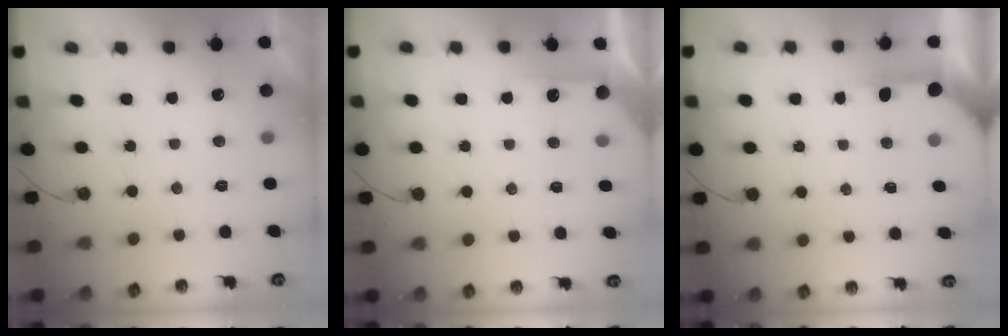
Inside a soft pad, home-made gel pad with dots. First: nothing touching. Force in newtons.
{"total": 3.3, "press": 3.3, "slide": 0.4}
{"total": 3.9, "press": 3.9, "slide": 0.4}